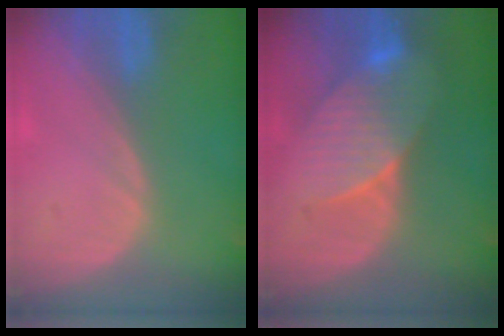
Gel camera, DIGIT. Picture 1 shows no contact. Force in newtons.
{"total": 8.0, "press": 7.8, "slide": 2.0}